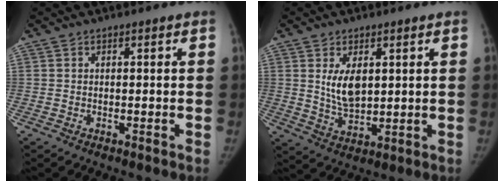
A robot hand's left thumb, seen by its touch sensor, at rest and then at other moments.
{"total": 7.1, "force": [2.1, 3.9, 5.6], "torque": [-0.085, -0.020, 0.049]}